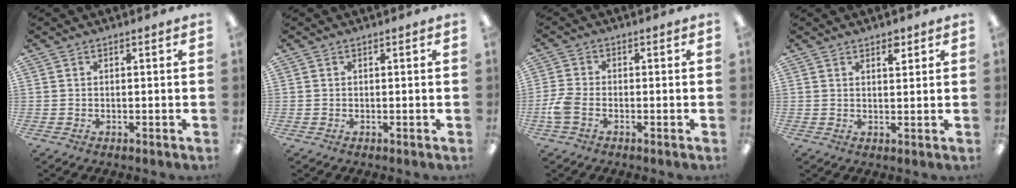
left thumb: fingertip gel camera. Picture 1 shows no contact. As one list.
[{"total": 0.0}, {"total": 4.6, "force": [-1.6, 2.7, 3.4], "torque": [-0.080, 0.000, -0.033]}, {"total": 2.8, "force": [2.2, 1.2, 1.3], "torque": [-0.005, -0.011, 0.035]}]